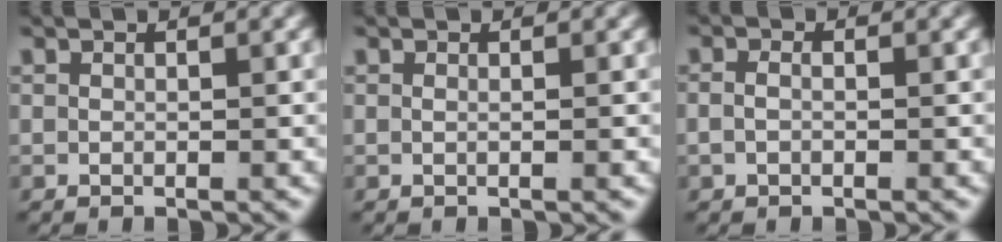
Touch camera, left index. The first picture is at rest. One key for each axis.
{"total": 0.6, "fx": -0.1, "fy": -0.4, "fz": 0.4, "tx": -0.007, "ty": -0.003, "tz": -0.001}
{"total": 1.3, "fx": -0.4, "fy": 0.6, "fz": 1.1, "tx": -0.028, "ty": -0.004, "tz": -0.006}